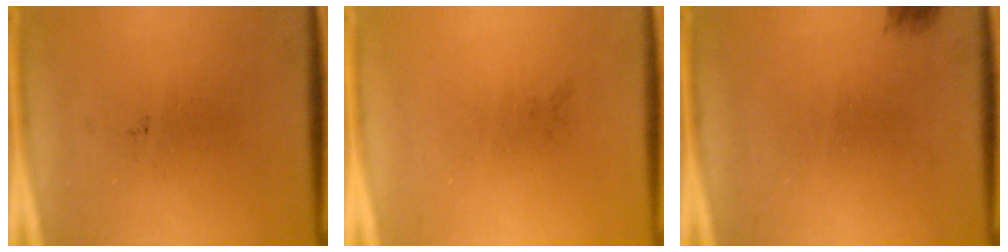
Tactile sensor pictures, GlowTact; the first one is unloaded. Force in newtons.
{"total": 0.0}
{"total": 1.1}